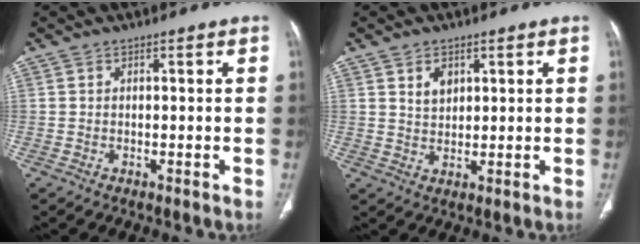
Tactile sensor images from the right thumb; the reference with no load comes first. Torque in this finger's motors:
{"motor_torque": [-0.06, 0.14, 0.16, 0.68, 0.07]}